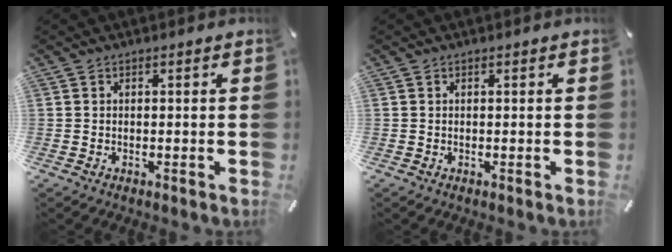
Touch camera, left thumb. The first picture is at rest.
{"total": 0.0}